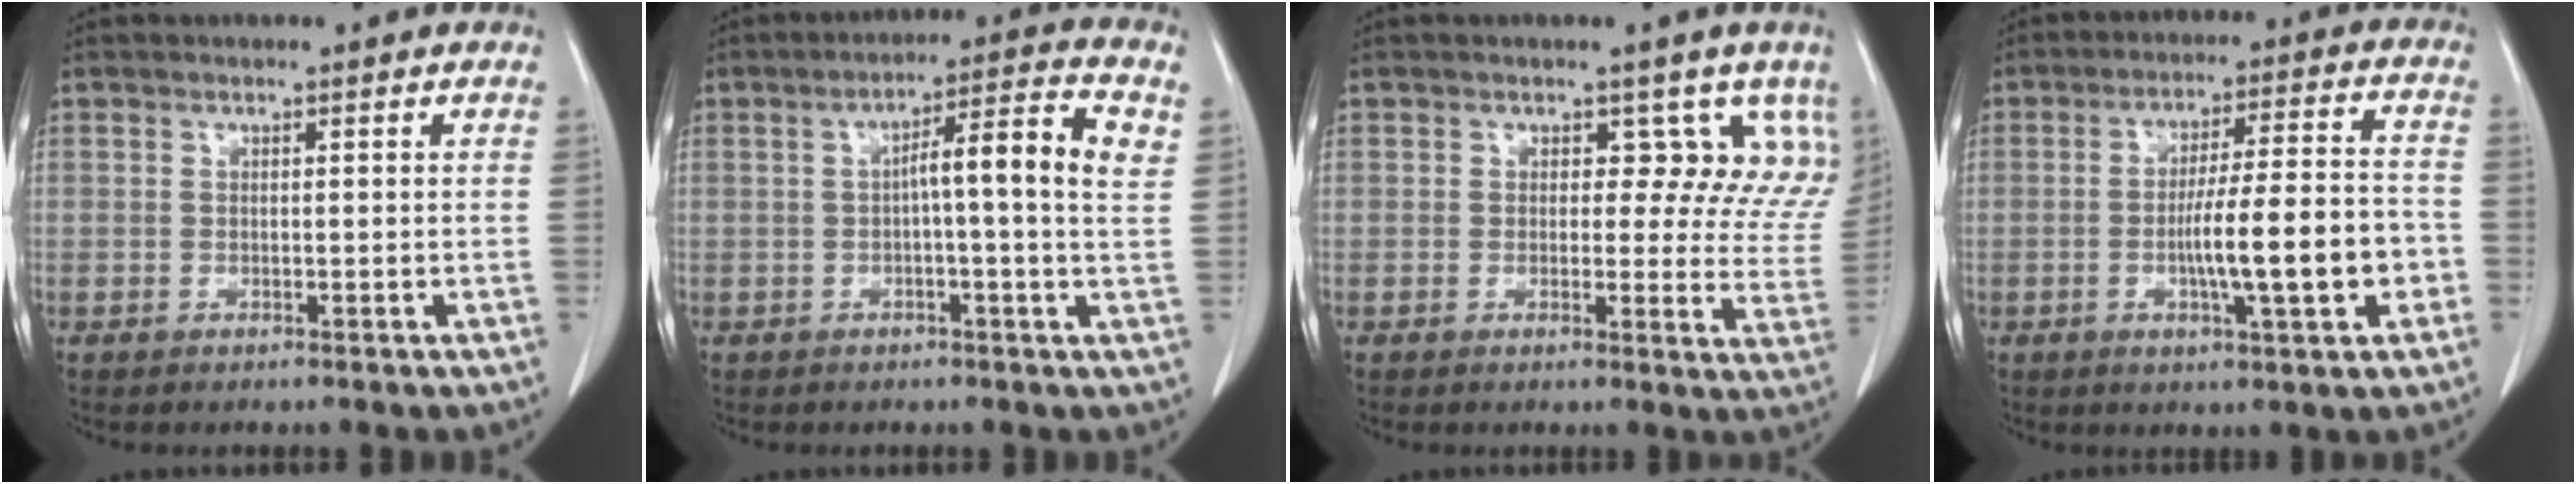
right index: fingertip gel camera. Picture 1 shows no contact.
{"total": 9.8, "force": [1.6, 0.8, 9.6], "torque": [-0.148, 0.024, 0.020]}
{"total": 9.4, "force": [5.0, 5.5, 5.6], "torque": [-0.047, 0.007, 0.048]}
{"total": 12.6, "force": [-3.2, 1.7, 12.1], "torque": [-0.197, 0.013, -0.046]}